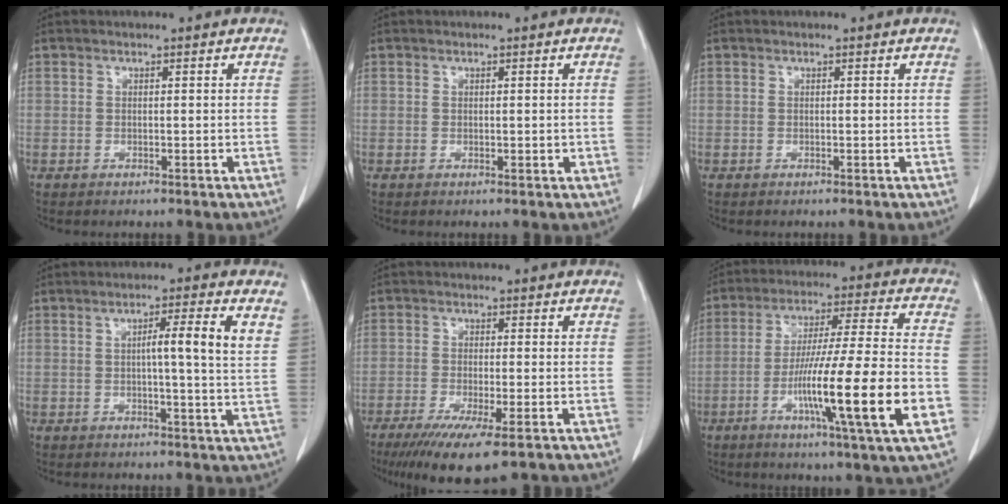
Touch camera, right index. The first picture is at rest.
{"total": 0.9, "force": [0.0, 0.5, 0.7], "torque": [-0.010, -0.002, 0.002]}
{"total": 0.0}
{"total": 6.6, "force": [2.0, -0.3, 6.3], "torque": [-0.092, 0.005, 0.024]}
{"total": 9.6, "force": [-6.1, 1.2, 7.3], "torque": [-0.116, -0.026, -0.094]}
{"total": 18.9, "force": [-6.0, -0.4, 17.9], "torque": [-0.294, -0.016, -0.102]}